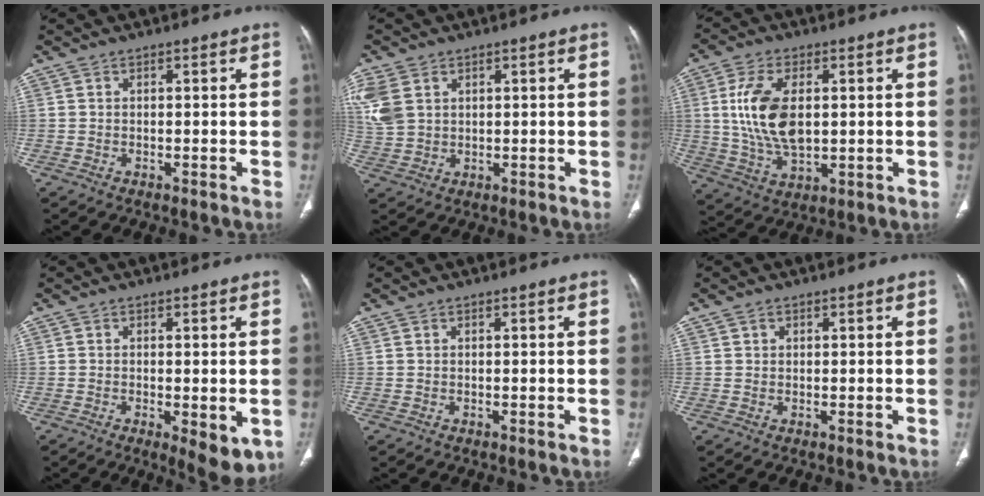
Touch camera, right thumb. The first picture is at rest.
{"total": 7.1, "force": [2.7, 5.0, 4.2], "torque": [-0.100, 0.001, 0.065]}
{"total": 12.8, "force": [1.7, 7.1, 10.6], "torque": [-0.206, -0.007, 0.041]}
{"total": 7.1, "force": [-1.9, 2.5, 6.3], "torque": [-0.083, -0.018, -0.024]}
{"total": 0.0}
{"total": 0.8, "force": [0.4, 0.7, 0.2], "torque": [0.002, 0.000, 0.005]}